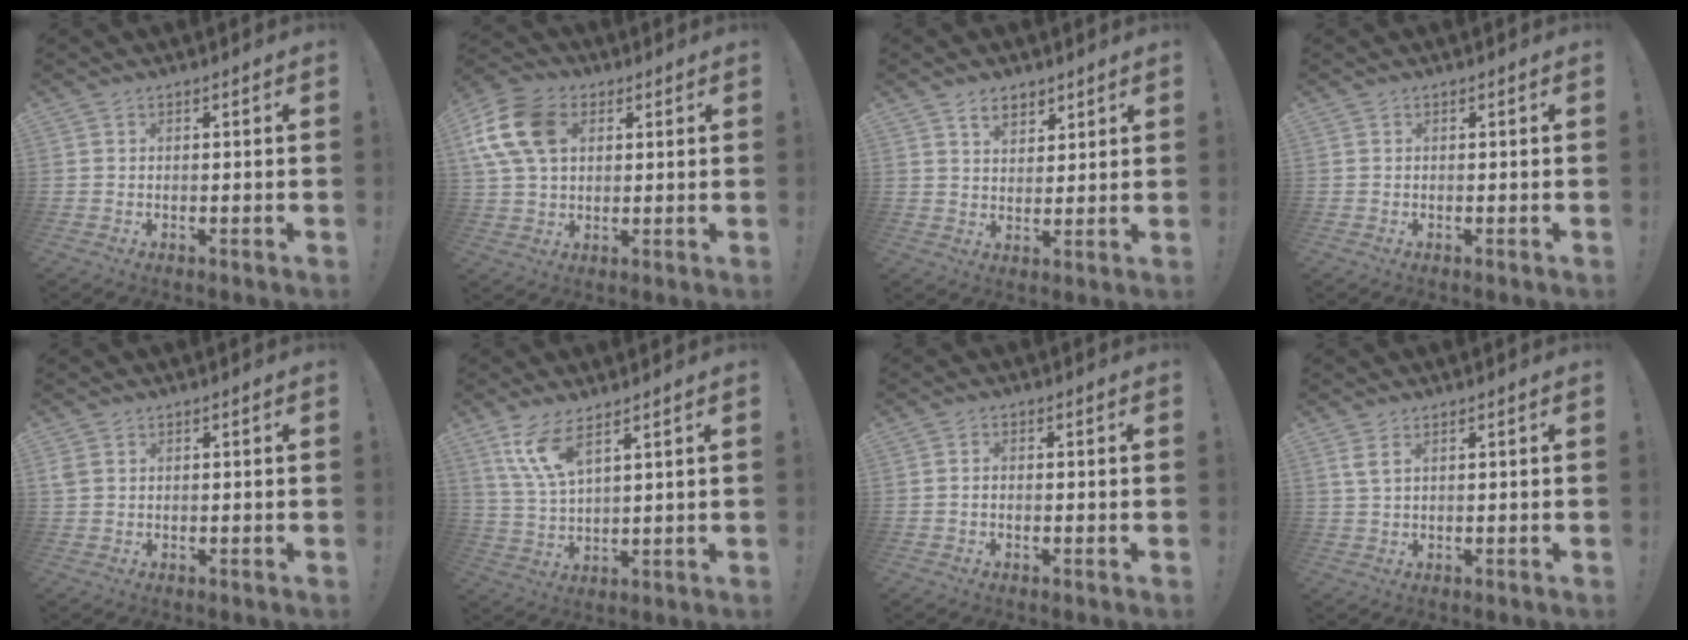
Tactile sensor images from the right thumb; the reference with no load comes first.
{"total": 15.5, "force": [4.5, 11.0, 10.0], "torque": [-0.199, -0.005, 0.089]}
{"total": 5.8, "force": [4.0, 3.6, 2.3], "torque": [-0.036, -0.015, 0.074]}
{"total": 0.0}
{"total": 2.0, "force": [0.7, 1.5, 1.2], "torque": [-0.030, 0.007, 0.016]}
{"total": 9.5, "force": [6.1, 2.6, 6.8], "torque": [-0.135, -0.022, 0.115]}
{"total": 1.0, "force": [-0.5, 0.4, 0.7], "torque": [-0.018, 0.004, -0.008]}
{"total": 2.8, "force": [1.5, 0.7, 2.3], "torque": [-0.043, -0.002, 0.027]}